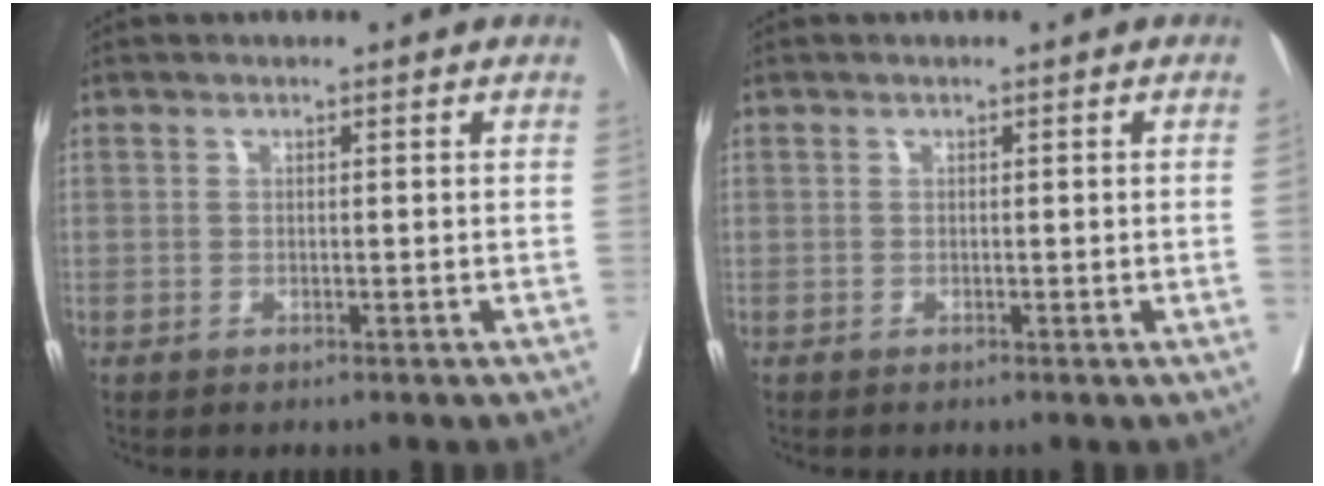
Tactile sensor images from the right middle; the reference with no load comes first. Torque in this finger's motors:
{"motor_torque": [0.46, -0.19, -0.33, -0.07]}